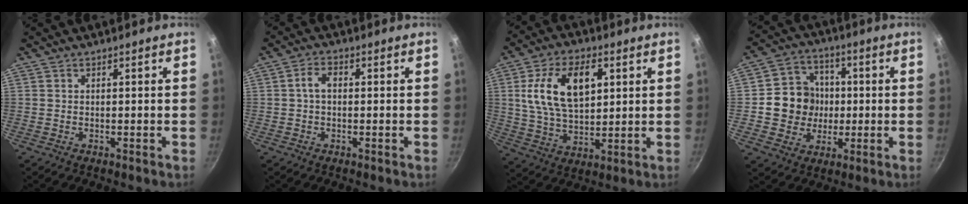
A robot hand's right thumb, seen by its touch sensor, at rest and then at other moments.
{"total": 3.3, "force": [0.1, 2.2, 2.5], "torque": [-0.044, 0.012, -0.003]}
{"total": 15.7, "force": [4.1, 9.1, 12.1], "torque": [-0.195, -0.005, 0.074]}
{"total": 11.4, "force": [-0.2, 10.6, 4.3], "torque": [-0.035, 0.020, -0.010]}